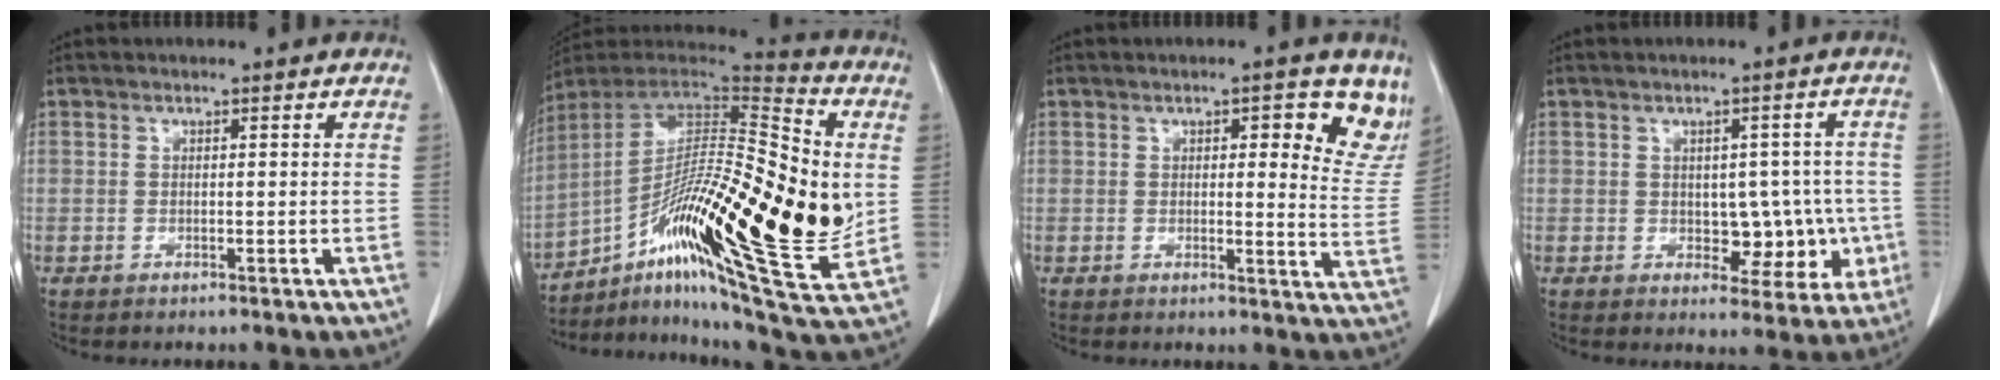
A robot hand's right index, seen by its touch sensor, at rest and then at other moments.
{"total": 30.7, "force": [-2.4, 5.9, 30.1], "torque": [-0.480, -0.008, -0.050]}
{"total": 8.9, "force": [5.5, 2.9, 6.5], "torque": [-0.052, -0.017, 0.051]}
{"total": 7.1, "force": [-1.1, 4.7, 5.2], "torque": [-0.043, 0.019, 0.000]}